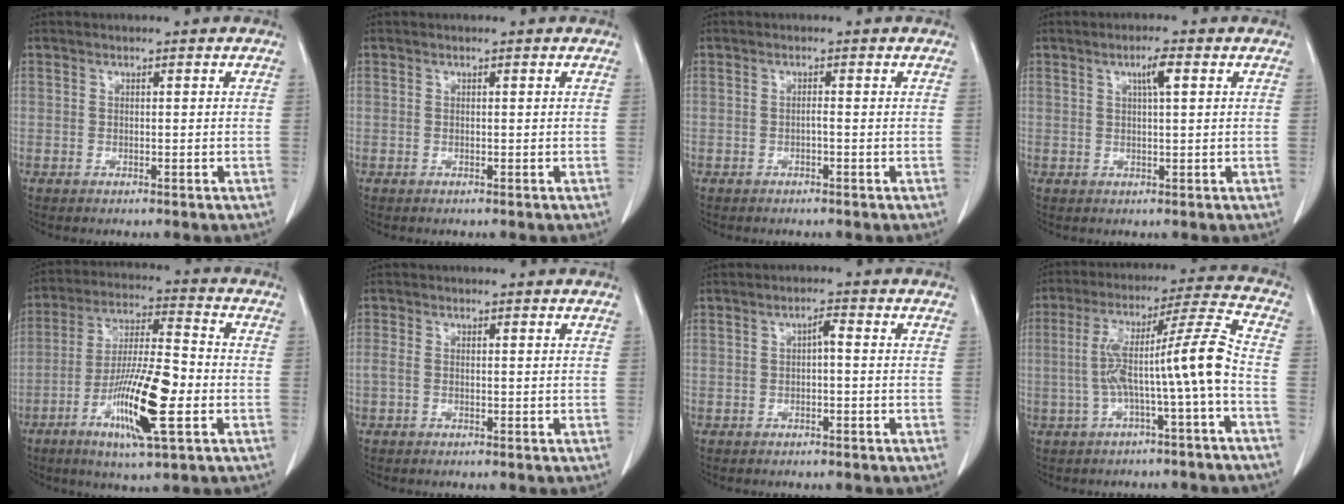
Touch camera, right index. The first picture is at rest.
{"total": 0.0}
{"total": 0.6, "force": [-0.3, 0.0, 0.5], "torque": [-0.010, 0.002, -0.005]}
{"total": 2.8, "force": [1.1, 0.1, 2.6], "torque": [-0.048, 0.002, 0.018]}
{"total": 14.5, "force": [-4.9, 1.8, 13.6], "torque": [-0.259, -0.012, -0.086]}
{"total": 1.3, "force": [-0.4, 0.6, 1.1], "torque": [-0.032, 0.005, -0.006]}
{"total": 1.6, "force": [-0.2, 0.4, 1.6], "torque": [-0.028, 0.006, -0.002]}
{"total": 11.1, "force": [-2.6, -0.7, 10.8], "torque": [-0.192, 0.041, -0.040]}